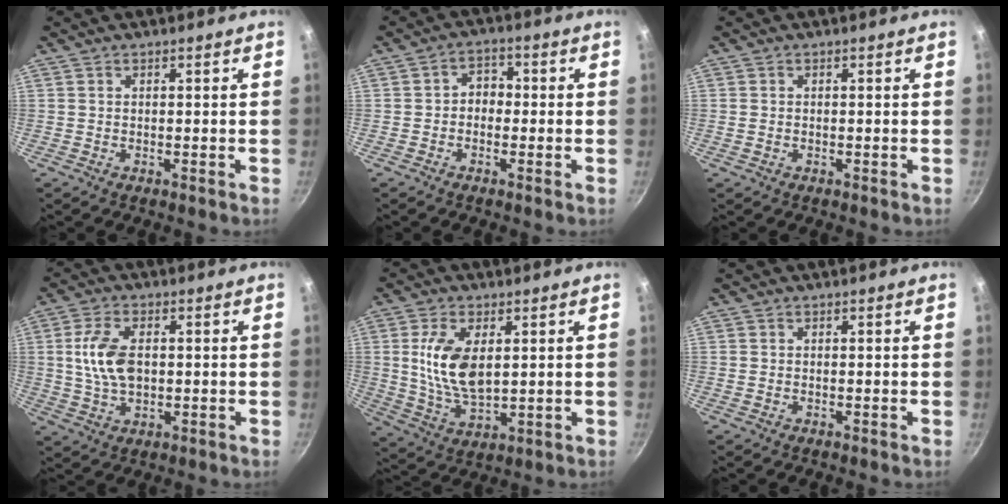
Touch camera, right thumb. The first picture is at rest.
{"total": 3.8, "force": [-0.7, 3.1, 2.2], "torque": [-0.010, 0.016, -0.020]}
{"total": 0.9, "force": [-0.2, 0.7, 0.4], "torque": [-0.007, 0.001, -0.003]}
{"total": 9.3, "force": [0.8, 5.4, 7.4], "torque": [-0.138, 0.005, 0.013]}
{"total": 11.8, "force": [2.1, 6.3, 9.8], "torque": [-0.183, -0.015, 0.047]}
{"total": 0.6, "force": [-0.1, 0.5, 0.3], "torque": [-0.005, 0.001, -0.002]}